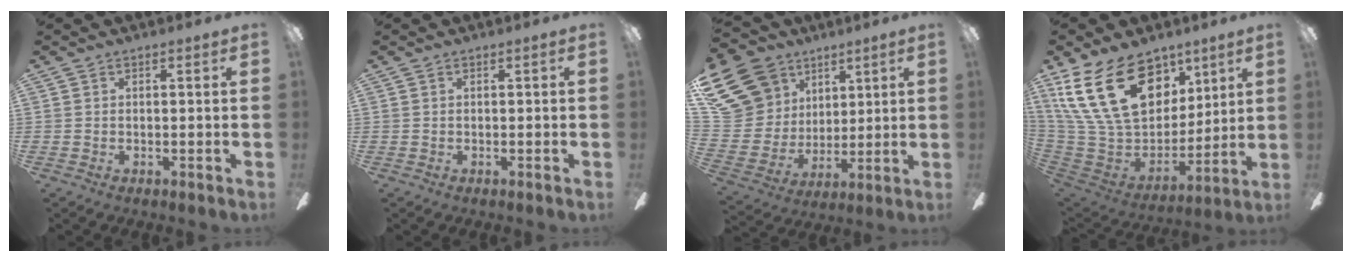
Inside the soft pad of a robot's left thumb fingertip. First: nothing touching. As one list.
[{"total": 0.0}, {"total": 19.9, "force": [11.6, 14.4, 7.3], "torque": [-0.167, -0.056, 0.234]}, {"total": 27.8, "force": [12.5, 17.8, 17.3], "torque": [-0.355, -0.057, 0.230]}]